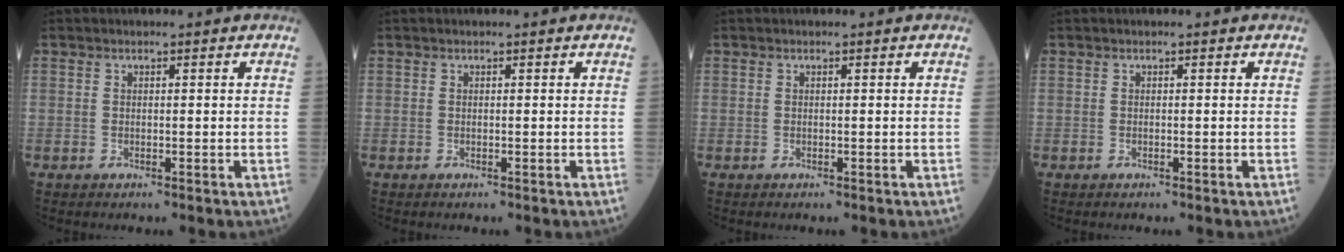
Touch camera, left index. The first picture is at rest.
{"total": 0.0}
{"total": 0.0}
{"total": 0.0}